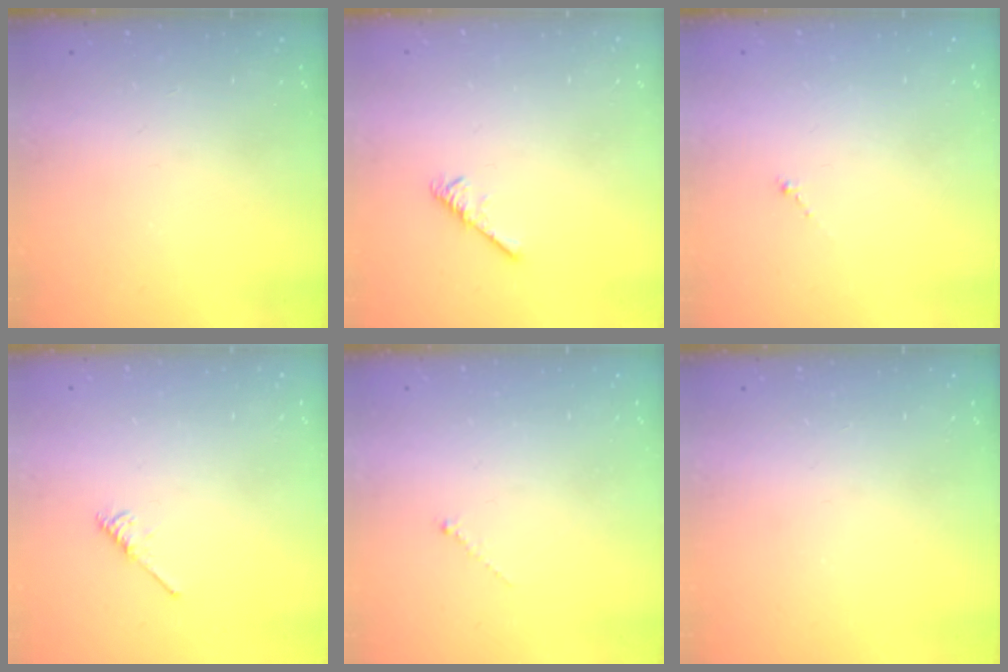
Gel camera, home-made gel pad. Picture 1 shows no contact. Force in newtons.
{"total": 2.6, "press": 2.5, "slide": 0.5}
{"total": 0.0}
{"total": 2.1, "press": 2.1, "slide": 0.4}
{"total": 0.0}
{"total": 0.0}